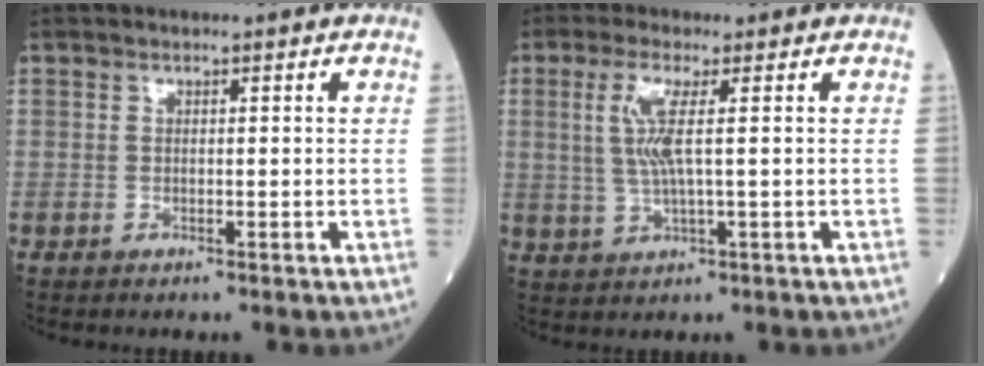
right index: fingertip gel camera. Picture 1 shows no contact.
{"total": 5.2, "force": [1.1, 0.2, 5.0], "torque": [-0.117, -0.002, 0.024]}